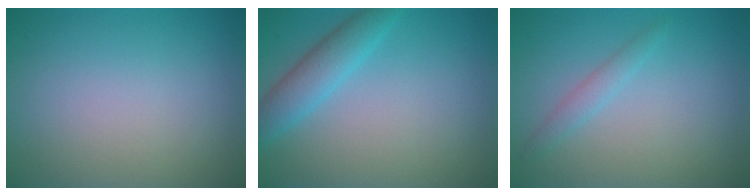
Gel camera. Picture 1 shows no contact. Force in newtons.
{"total": 3.3, "press": 3.3, "slide": 0.1}
{"total": 1.3, "press": 1.3, "slide": 0.0}